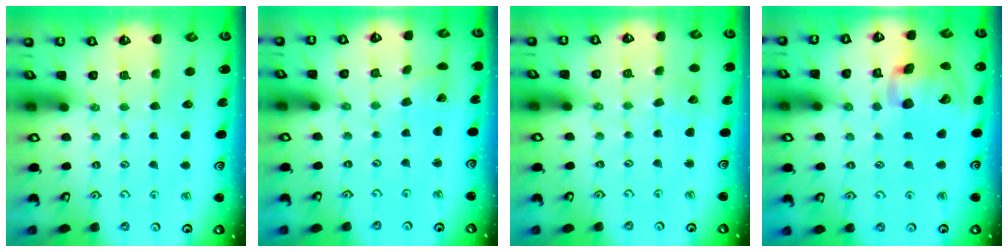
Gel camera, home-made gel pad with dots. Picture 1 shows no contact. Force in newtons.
{"total": 1.7, "press": 1.7, "slide": 0.3}
{"total": 3.1, "press": 3.0, "slide": 0.5}
{"total": 17.8, "press": 17.5, "slide": 2.9}